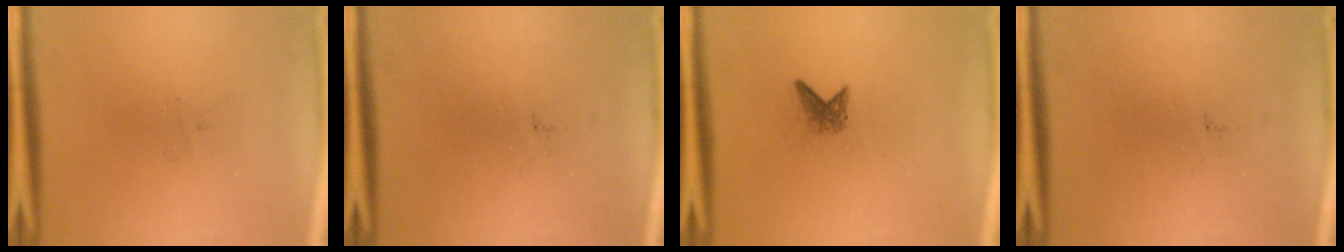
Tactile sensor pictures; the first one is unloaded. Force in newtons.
{"total": 0.0}
{"total": 1.6}
{"total": 0.0}